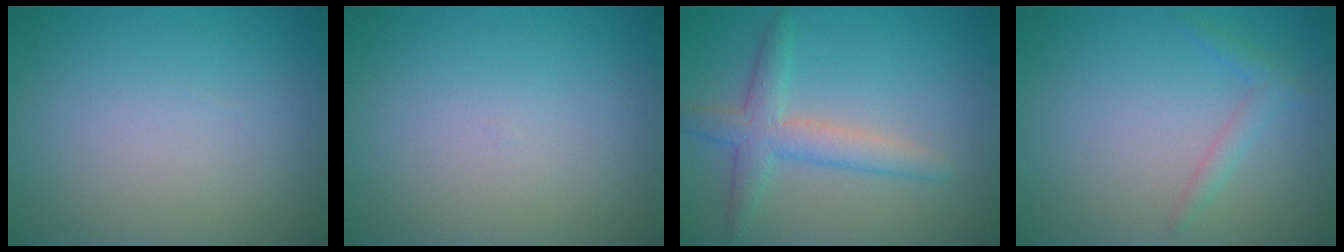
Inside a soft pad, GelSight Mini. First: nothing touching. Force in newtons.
{"total": 0.0}
{"total": 2.8, "press": 2.8, "slide": 0.2}
{"total": 0.7, "press": 0.7, "slide": 0.0}